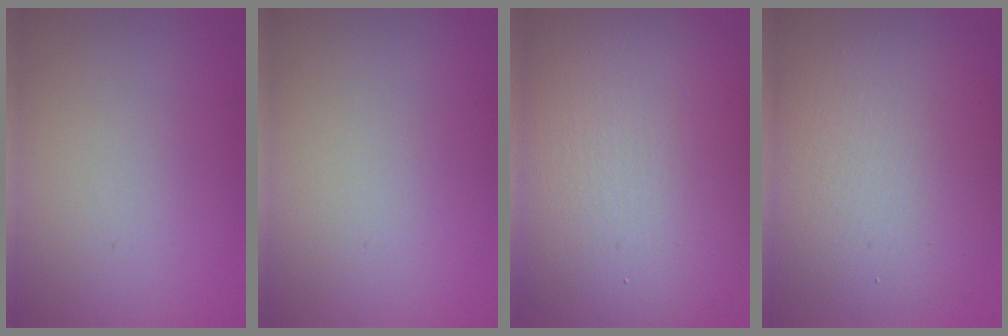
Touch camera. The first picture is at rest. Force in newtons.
{"total": 0.0}
{"total": 17.3, "press": 17.3, "slide": 1.2}
{"total": 9.7, "press": 9.7, "slide": 0.7}